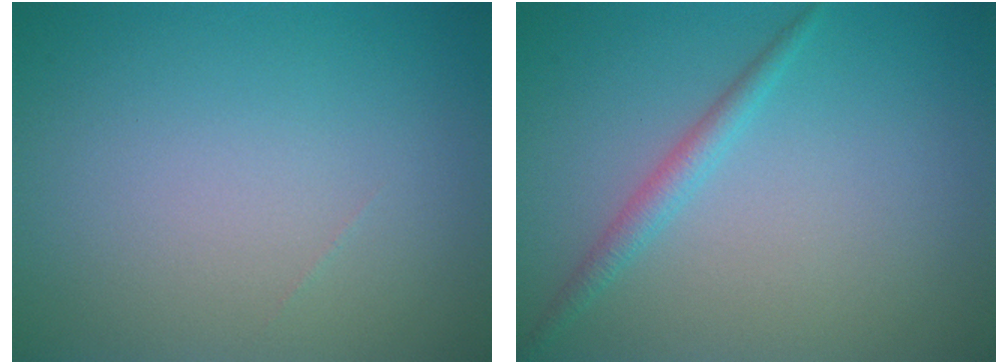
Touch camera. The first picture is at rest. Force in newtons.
{"total": 1.7, "press": 1.7, "slide": 0.1}